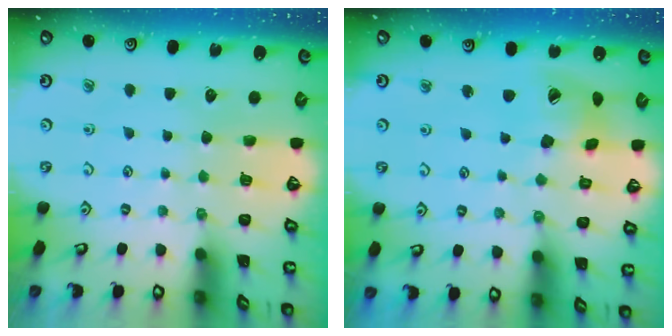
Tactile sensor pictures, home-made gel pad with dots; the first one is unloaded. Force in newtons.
{"total": 15.2, "press": 15.1, "slide": 2.0}